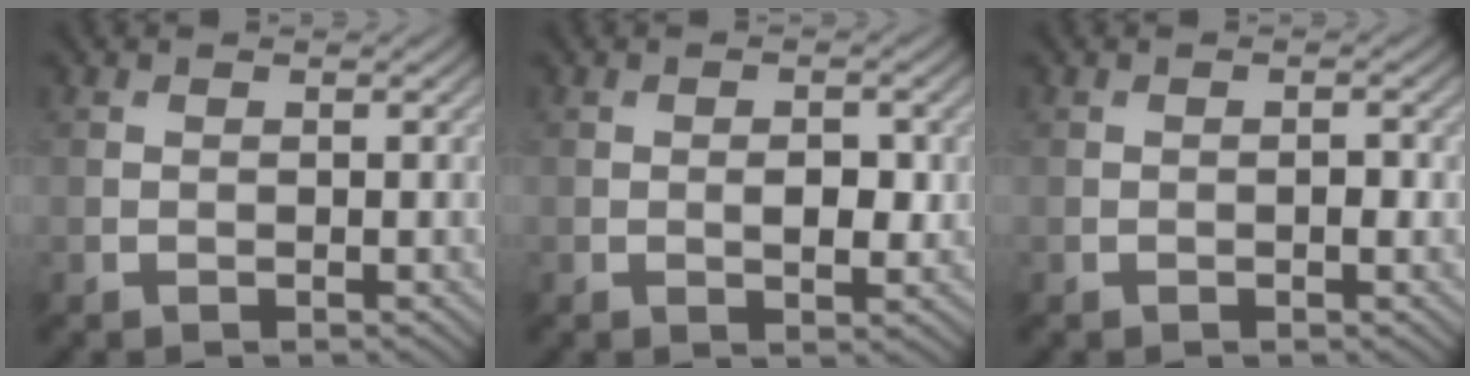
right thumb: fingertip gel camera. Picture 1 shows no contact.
{"total": 2.8, "force": [-0.1, 1.4, 2.4], "torque": [-0.039, -0.006, 0.000]}
{"total": 1.0, "force": [-0.2, 0.4, 1.0], "torque": [-0.015, 0.002, -0.003]}